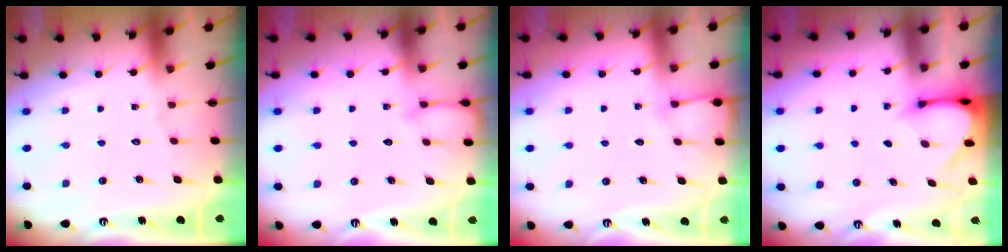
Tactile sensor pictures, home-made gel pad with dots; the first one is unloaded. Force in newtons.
{"total": 3.7, "press": 3.7, "slide": 0.3}
{"total": 4.0, "press": 3.9, "slide": 0.5}
{"total": 3.4, "press": 3.4, "slide": 0.3}